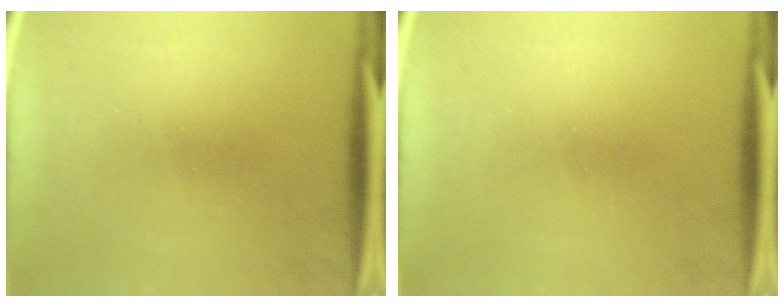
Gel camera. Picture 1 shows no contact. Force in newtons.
{"total": 0.0}